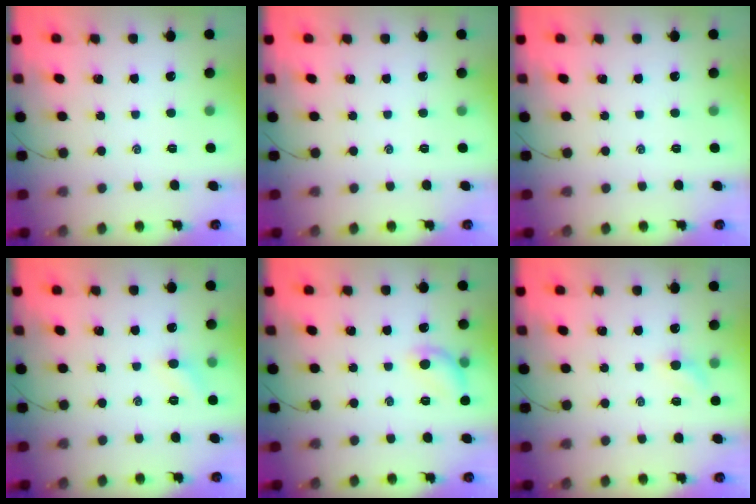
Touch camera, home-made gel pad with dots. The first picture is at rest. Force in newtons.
{"total": 0.0}
{"total": 0.0}
{"total": 5.6, "press": 5.4, "slide": 1.6}
{"total": 7.7, "press": 7.6, "slide": 0.4}
{"total": 2.9, "press": 2.7, "slide": 0.9}